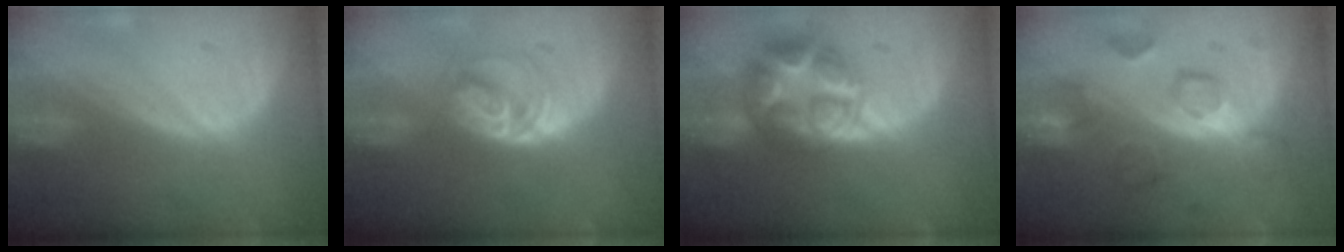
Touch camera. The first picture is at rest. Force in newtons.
{"total": 6.2, "press": 5.3, "slide": 3.2}
{"total": 8.9, "press": 8.9, "slide": 0.4}
{"total": 8.2, "press": 7.8, "slide": 2.5}